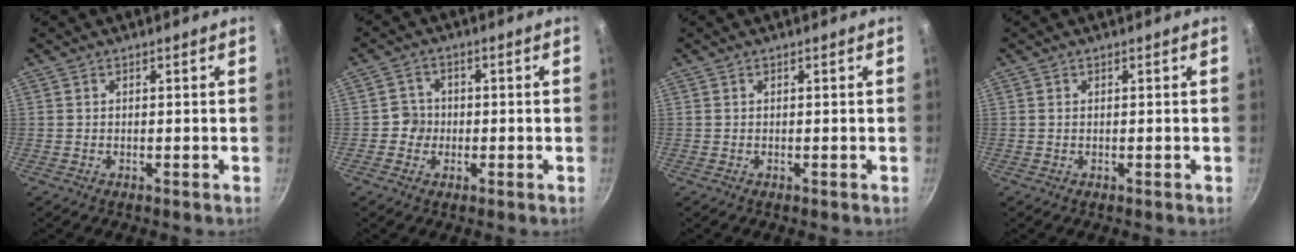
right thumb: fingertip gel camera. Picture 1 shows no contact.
{"total": 3.5, "force": [-0.7, 3.3, 0.7], "torque": [0.016, 0.010, -0.019]}
{"total": 0.0}
{"total": 0.0}